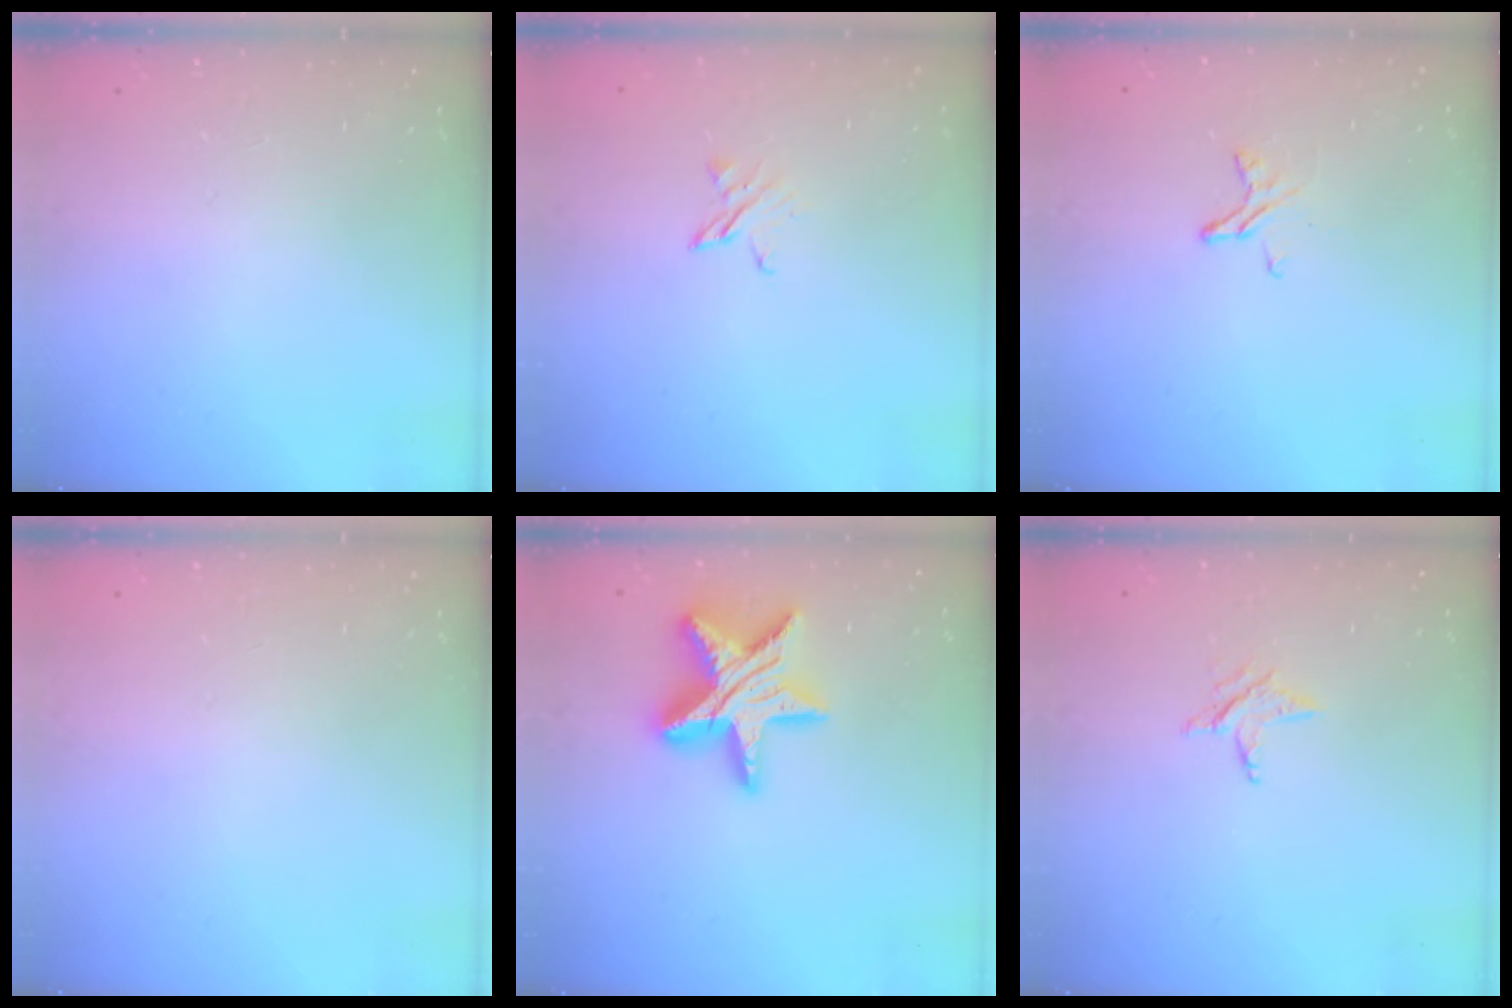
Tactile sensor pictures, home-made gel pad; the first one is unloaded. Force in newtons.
{"total": 3.7, "press": 3.6, "slide": 0.4}
{"total": 4.5, "press": 4.4, "slide": 0.3}
{"total": 0.0}
{"total": 17.8, "press": 17.8, "slide": 1.2}
{"total": 3.3, "press": 3.3, "slide": 0.4}